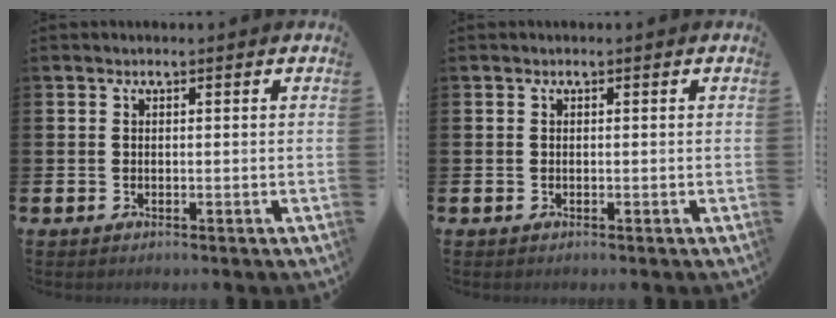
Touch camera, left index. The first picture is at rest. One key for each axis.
{"total": 0.0}